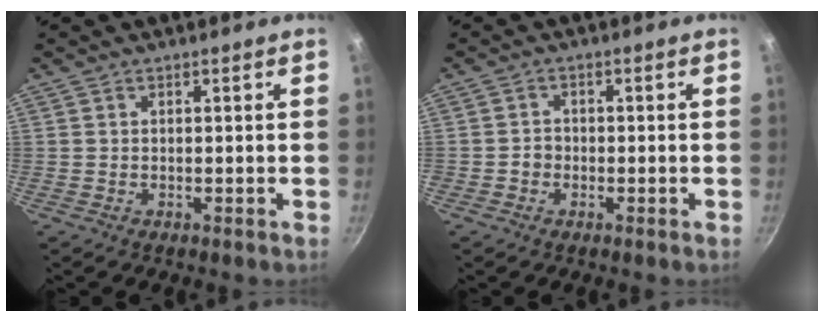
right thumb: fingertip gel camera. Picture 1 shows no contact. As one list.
[{"total": 1.9, "force": [-0.8, 1.6, 0.5], "torque": [0.003, 0.008, -0.014]}]